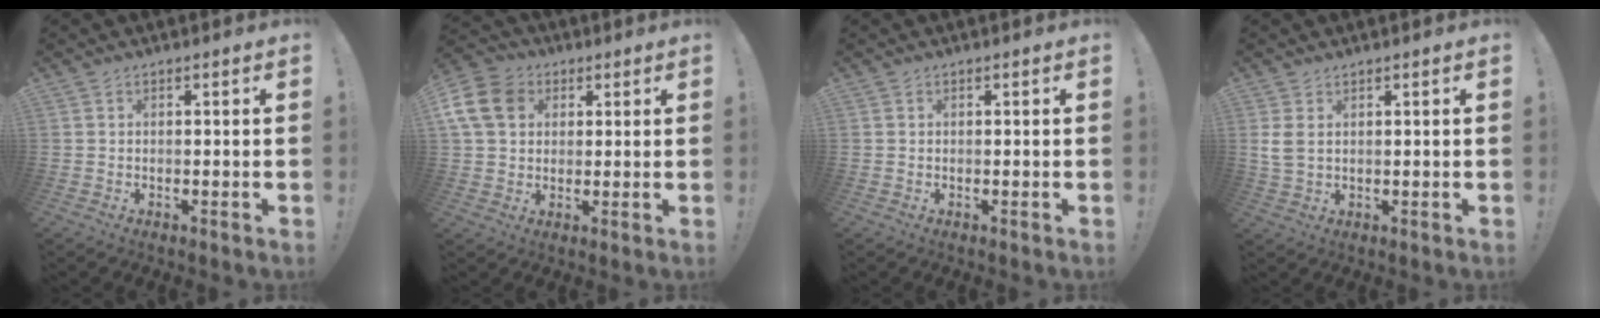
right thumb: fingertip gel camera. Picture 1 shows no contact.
{"total": 12.8, "force": [3.9, 10.3, 6.6], "torque": [-0.121, -0.009, 0.078]}
{"total": 0.0}
{"total": 3.8, "force": [1.5, 2.3, 2.6], "torque": [-0.048, -0.004, 0.029]}